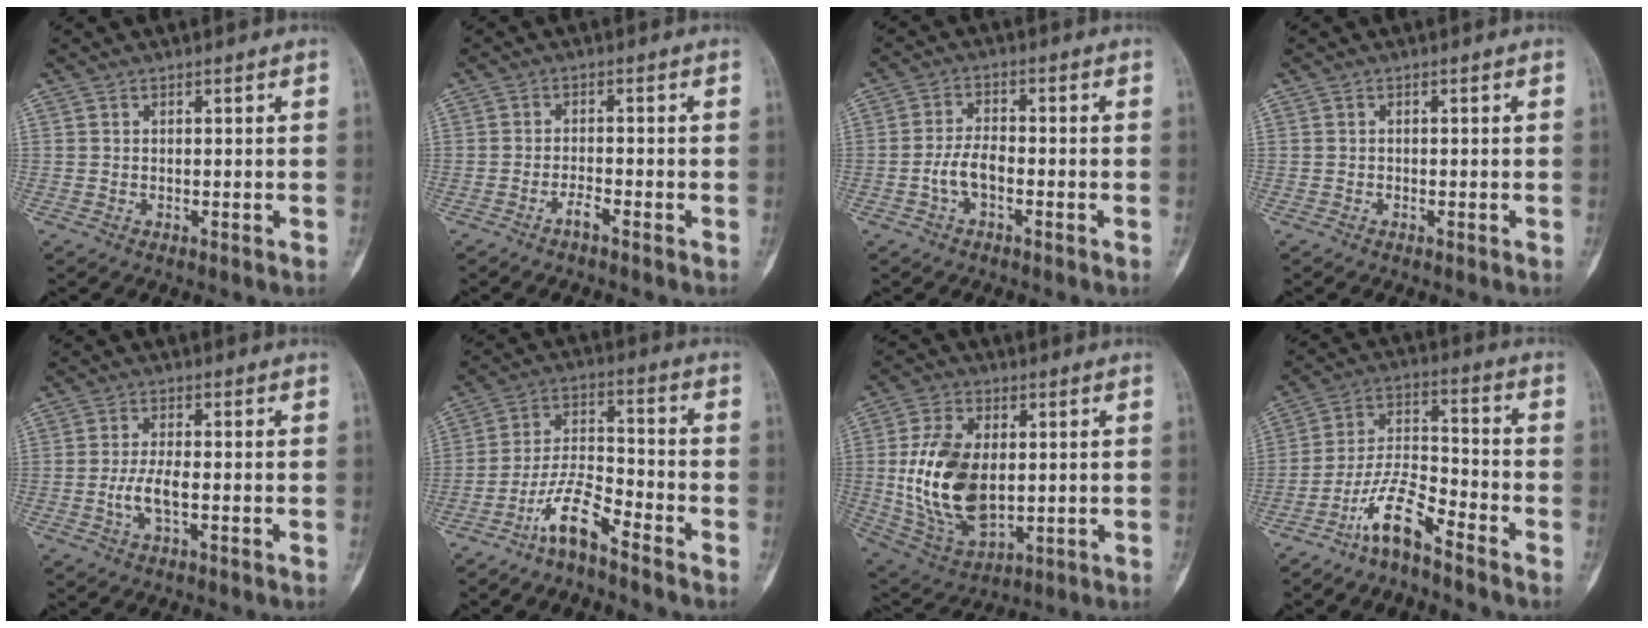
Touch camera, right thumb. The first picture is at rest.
{"total": 1.9, "force": [-1.5, 0.2, 1.2], "torque": [-0.025, 0.010, -0.029]}
{"total": 4.4, "force": [-1.7, 2.1, 3.5], "torque": [-0.069, 0.021, -0.036]}
{"total": 0.0}
{"total": 4.3, "force": [-1.2, 1.3, 3.9], "torque": [-0.086, 0.007, -0.024]}
{"total": 8.3, "force": [-6.2, 1.9, 5.2], "torque": [-0.103, 0.063, -0.124]}
{"total": 17.0, "force": [0.7, 10.2, 13.6], "torque": [-0.254, -0.009, 0.028]}
{"total": 9.3, "force": [-7.0, 2.2, 5.8], "torque": [-0.114, 0.071, -0.138]}